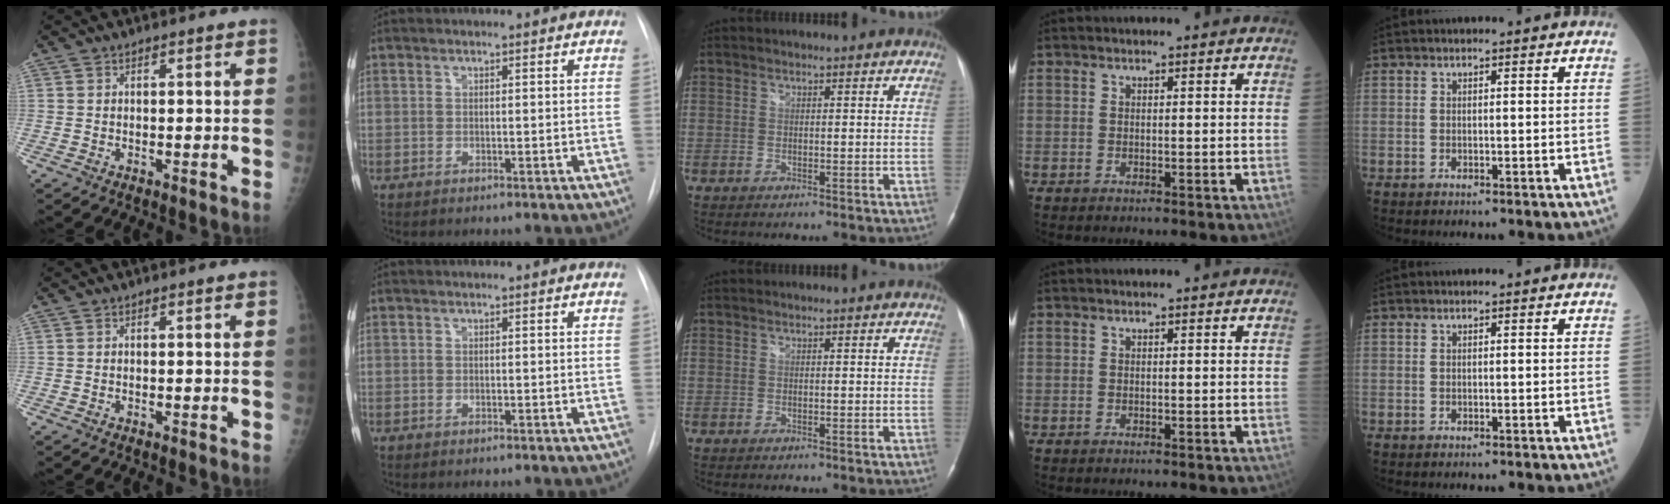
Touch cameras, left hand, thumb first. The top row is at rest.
{}